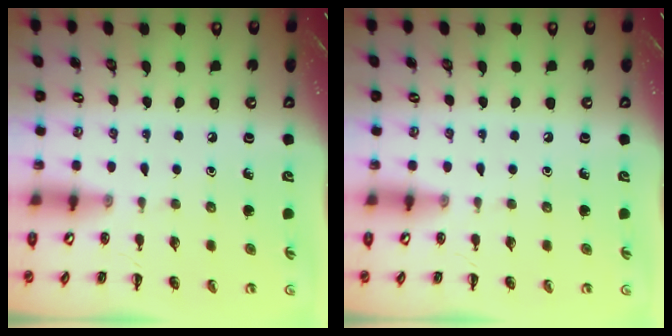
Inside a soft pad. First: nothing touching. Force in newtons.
{"total": 0.0}